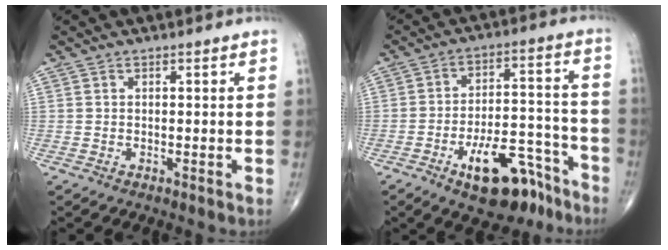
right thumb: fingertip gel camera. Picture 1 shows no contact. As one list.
[{"total": 14.8, "force": [-9.1, 6.2, 9.8], "torque": [-0.120, 0.075, -0.136]}]